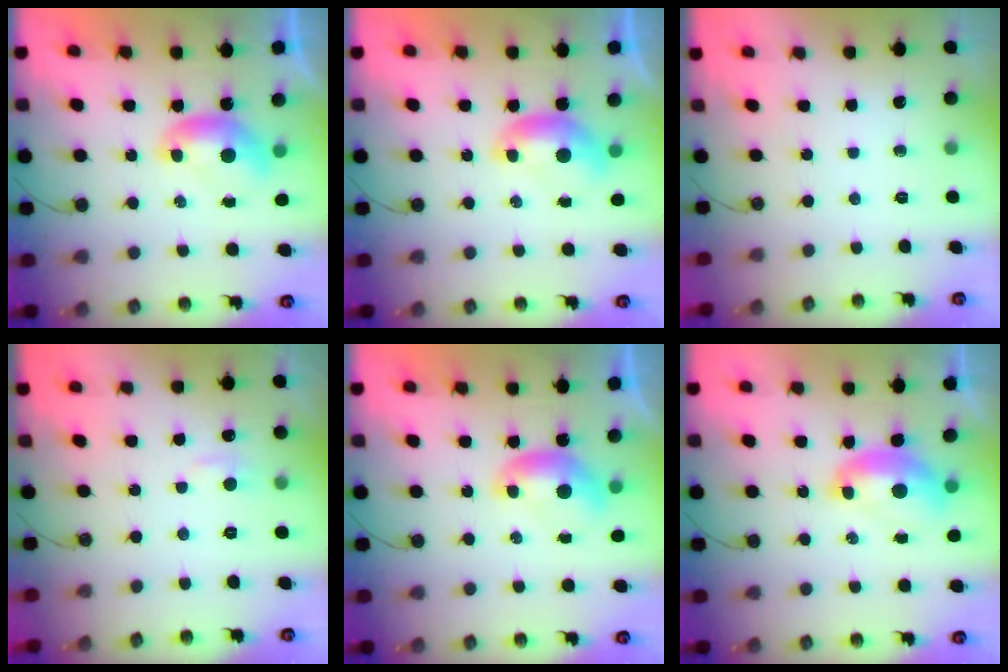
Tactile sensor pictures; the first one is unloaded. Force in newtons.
{"total": 0.0}
{"total": 0.0}
{"total": 1.1, "press": 0.9, "slide": 0.6}
{"total": 0.0}
{"total": 2.0, "press": 1.9, "slide": 0.7}